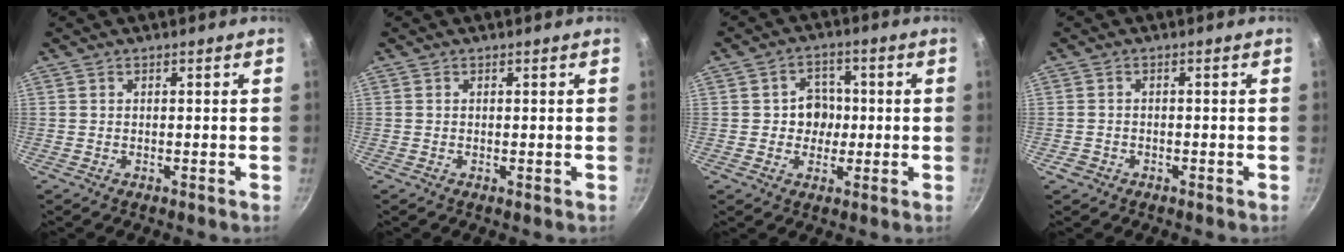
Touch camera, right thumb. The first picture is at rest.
{"total": 0.0}
{"total": 6.0, "force": [-0.2, 5.3, 2.6], "torque": [0.001, 0.007, -0.007]}
{"total": 1.8, "force": [-1.0, 1.4, 0.6], "torque": [-0.012, 0.011, -0.013]}